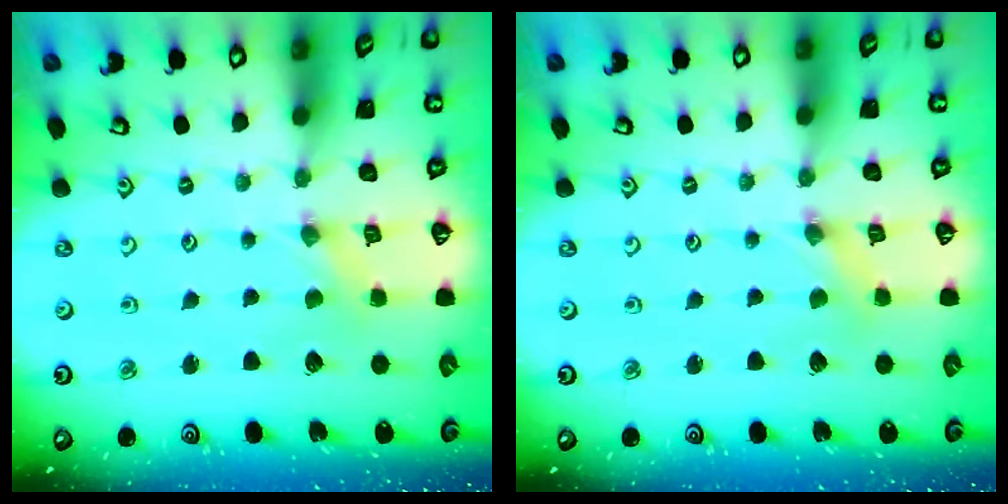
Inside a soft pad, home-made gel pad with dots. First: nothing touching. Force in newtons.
{"total": 1.6, "press": 1.6, "slide": 0.3}